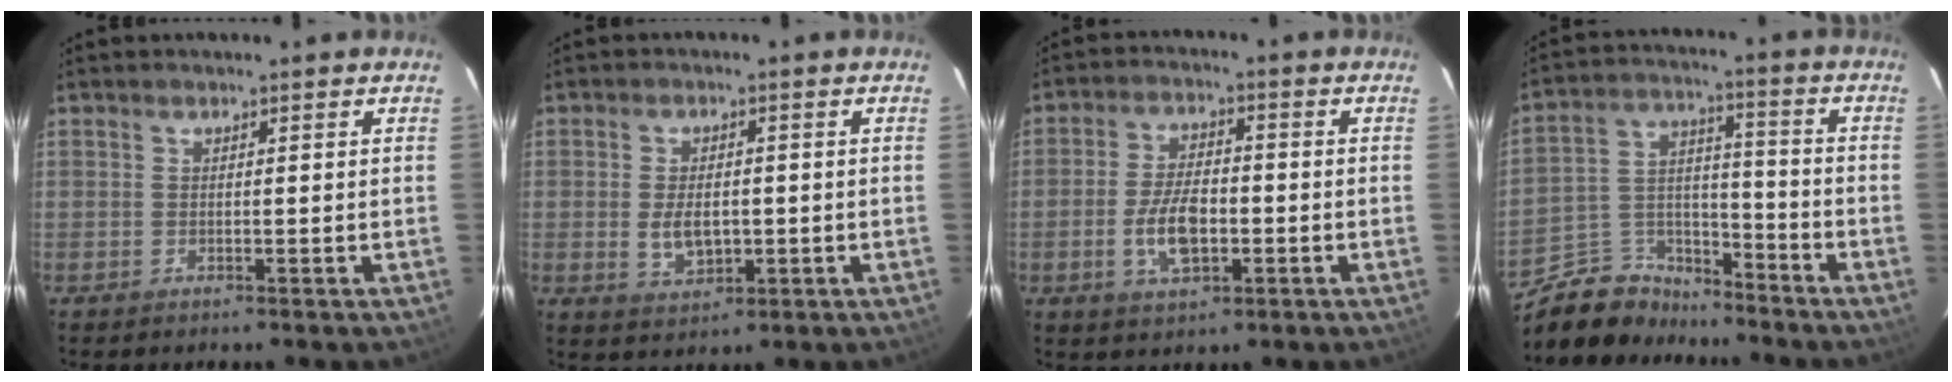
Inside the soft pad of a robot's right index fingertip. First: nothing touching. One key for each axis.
{"total": 5.7, "fx": -0.7, "fy": 3.6, "fz": 4.4, "tx": -0.085, "ty": -0.007, "tz": -0.005}
{"total": 9.8, "fx": -2.9, "fy": 4.3, "fz": 8.3, "tx": -0.169, "ty": 0.000, "tz": -0.049}
{"total": 11.8, "fx": -10.4, "fy": 5.2, "fz": 2.2, "tx": -0.056, "ty": 0.044, "tz": -0.184}